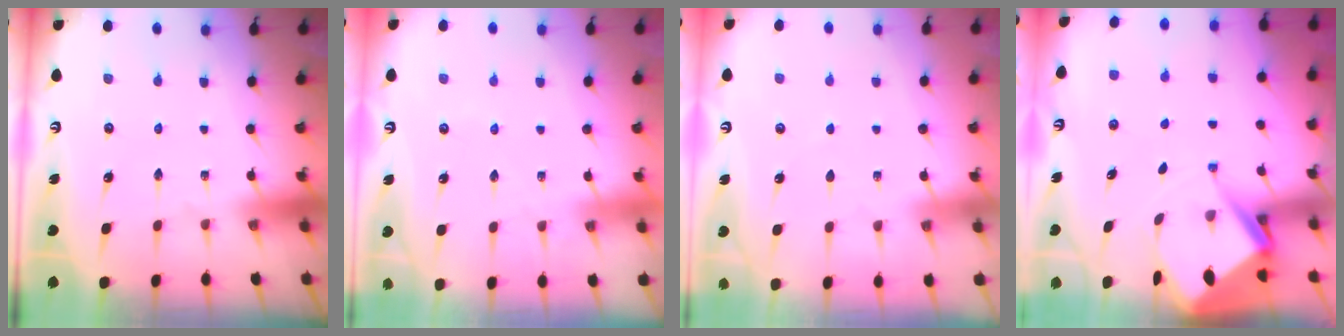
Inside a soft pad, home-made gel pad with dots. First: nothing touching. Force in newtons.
{"total": 3.3, "press": 3.3, "slide": 0.4}
{"total": 2.1, "press": 2.0, "slide": 0.3}
{"total": 7.4, "press": 7.3, "slide": 0.8}